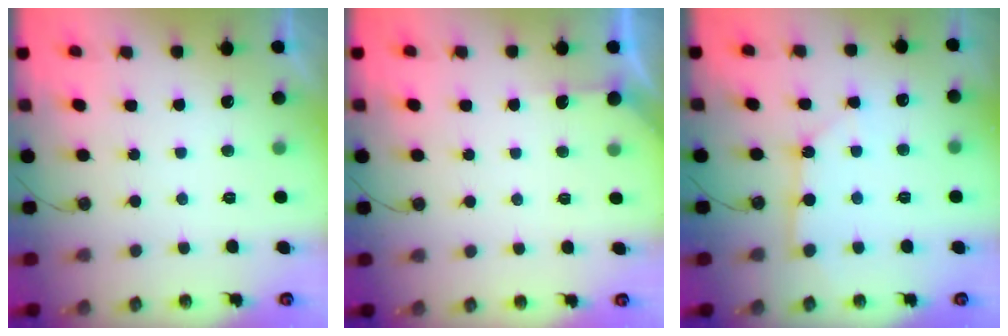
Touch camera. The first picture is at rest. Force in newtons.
{"total": 3.2, "press": 3.2, "slide": 0.3}
{"total": 2.8, "press": 2.8, "slide": 0.2}